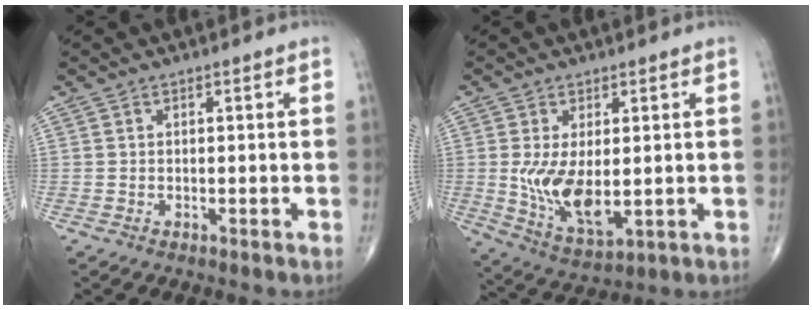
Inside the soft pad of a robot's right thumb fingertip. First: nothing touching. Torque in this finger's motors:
{"motor_torque": [1.85, 1.07, 0.78, -0.46, 0.34]}